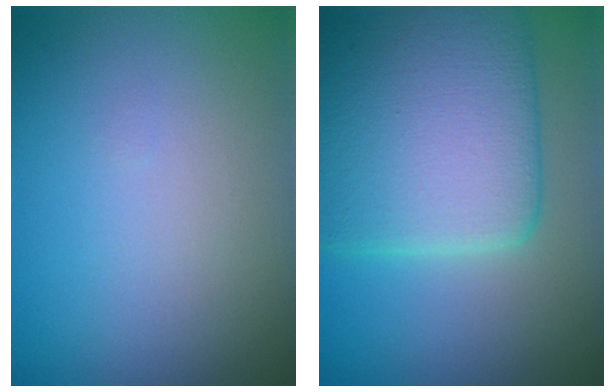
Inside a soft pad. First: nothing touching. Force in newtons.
{"total": 10.1, "press": 10.1, "slide": 0.6}